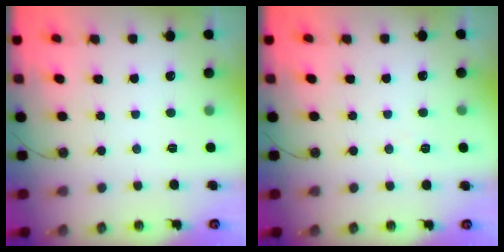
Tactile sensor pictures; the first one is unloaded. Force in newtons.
{"total": 6.0, "press": 4.0, "slide": 4.4}